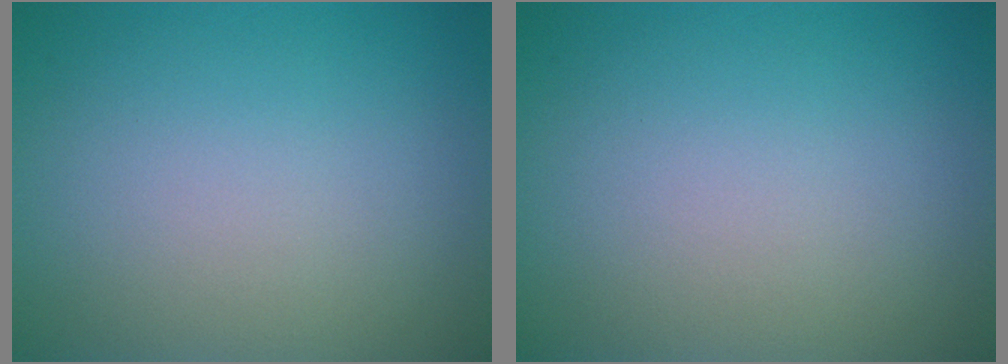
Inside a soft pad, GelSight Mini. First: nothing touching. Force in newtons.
{"total": 0.0}